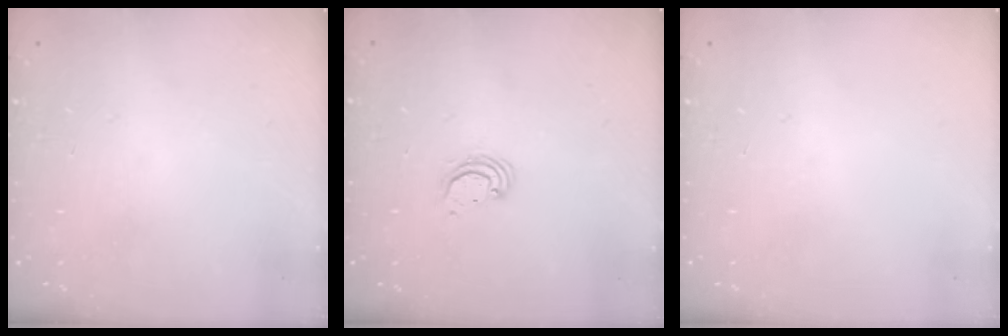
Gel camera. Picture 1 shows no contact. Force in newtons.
{"total": 2.8, "press": 2.8, "slide": 0.2}
{"total": 0.0}